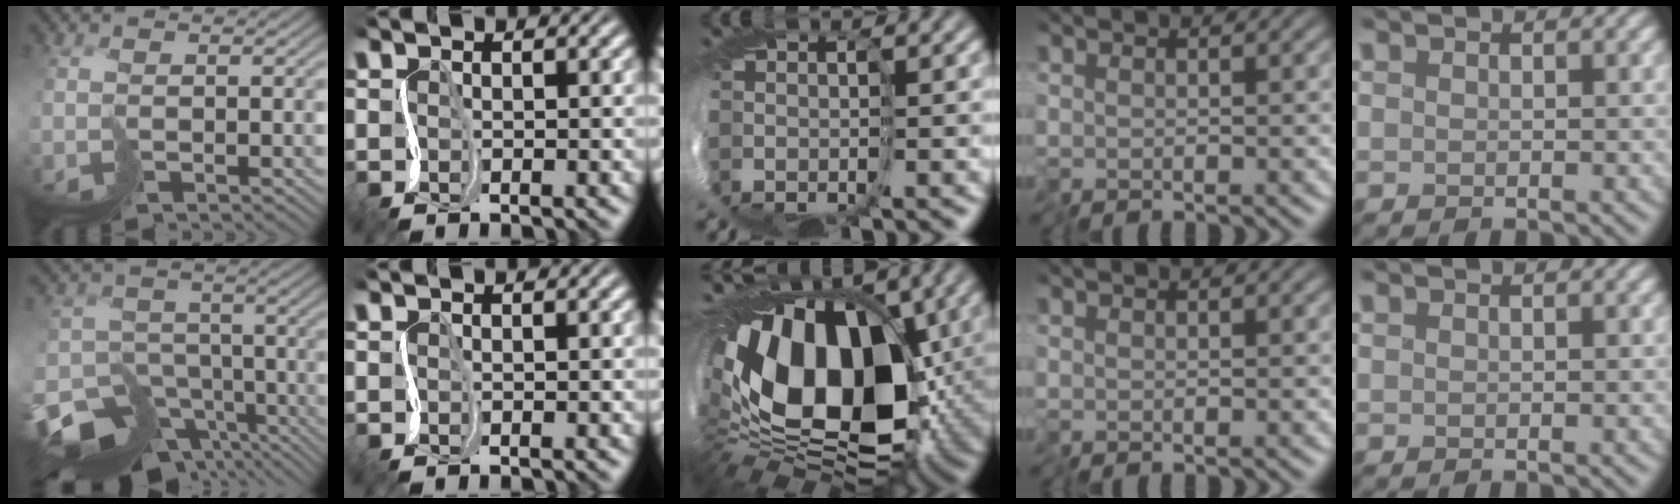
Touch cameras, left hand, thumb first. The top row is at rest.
{"thumb": {"total": 14.1, "force": [-9.0, 8.9, 6.2], "torque": [-0.158, -0.036, -0.120]}, "middle": {"total": 15.7, "force": [2.1, 10.7, 11.3], "torque": [-0.218, -0.007, 0.034]}}